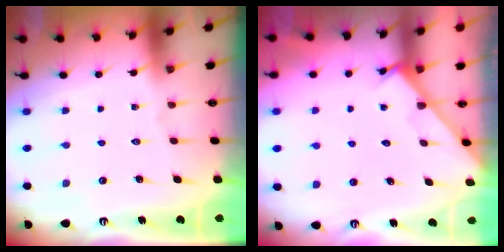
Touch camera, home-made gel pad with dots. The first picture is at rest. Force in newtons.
{"total": 2.6, "press": 2.5, "slide": 0.3}